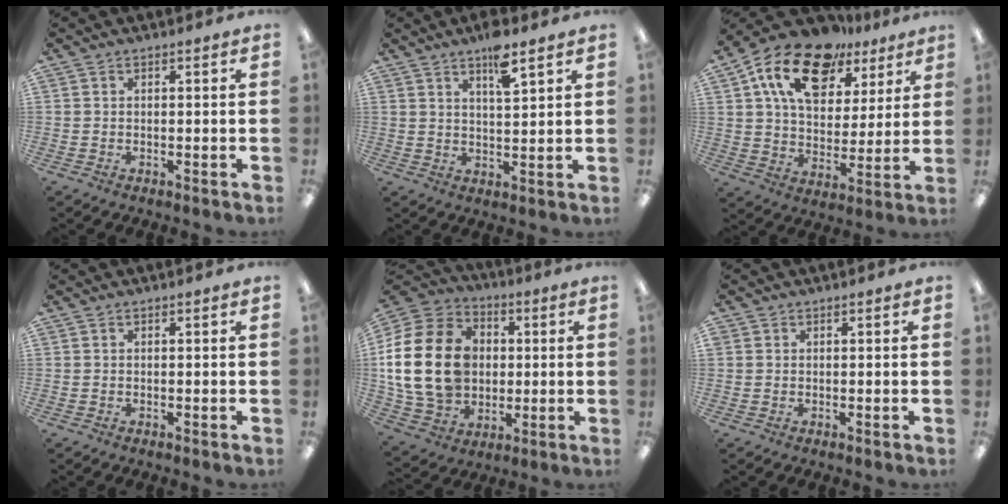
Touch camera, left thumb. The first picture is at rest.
{"total": 6.8, "force": [4.9, 1.4, 4.5], "torque": [-0.069, -0.028, 0.079]}
{"total": 18.0, "force": [11.2, 10.3, 9.7], "torque": [-0.179, -0.047, 0.201]}
{"total": 0.0}
{"total": 23.3, "force": [1.3, 17.9, 14.9], "torque": [-0.293, 0.024, 0.034]}
{"total": 0.6, "force": [0.2, 0.6, 0.0], "torque": [0.000, 0.003, 0.003]}